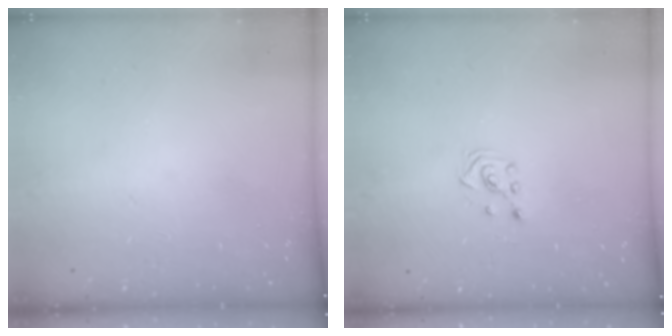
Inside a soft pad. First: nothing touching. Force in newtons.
{"total": 2.5, "press": 2.4, "slide": 0.8}